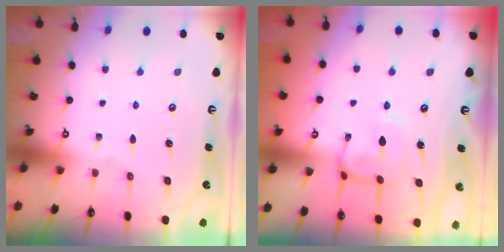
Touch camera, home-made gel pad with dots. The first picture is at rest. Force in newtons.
{"total": 2.9, "press": 2.8, "slide": 0.8}